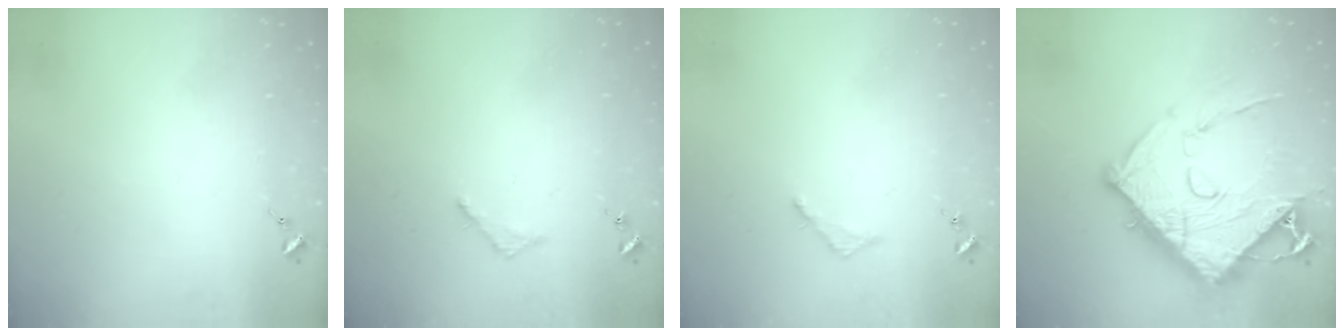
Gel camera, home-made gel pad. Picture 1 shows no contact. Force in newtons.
{"total": 2.8, "press": 2.7, "slide": 0.3}
{"total": 2.8, "press": 2.7, "slide": 0.3}
{"total": 17.9, "press": 17.8, "slide": 2.0}